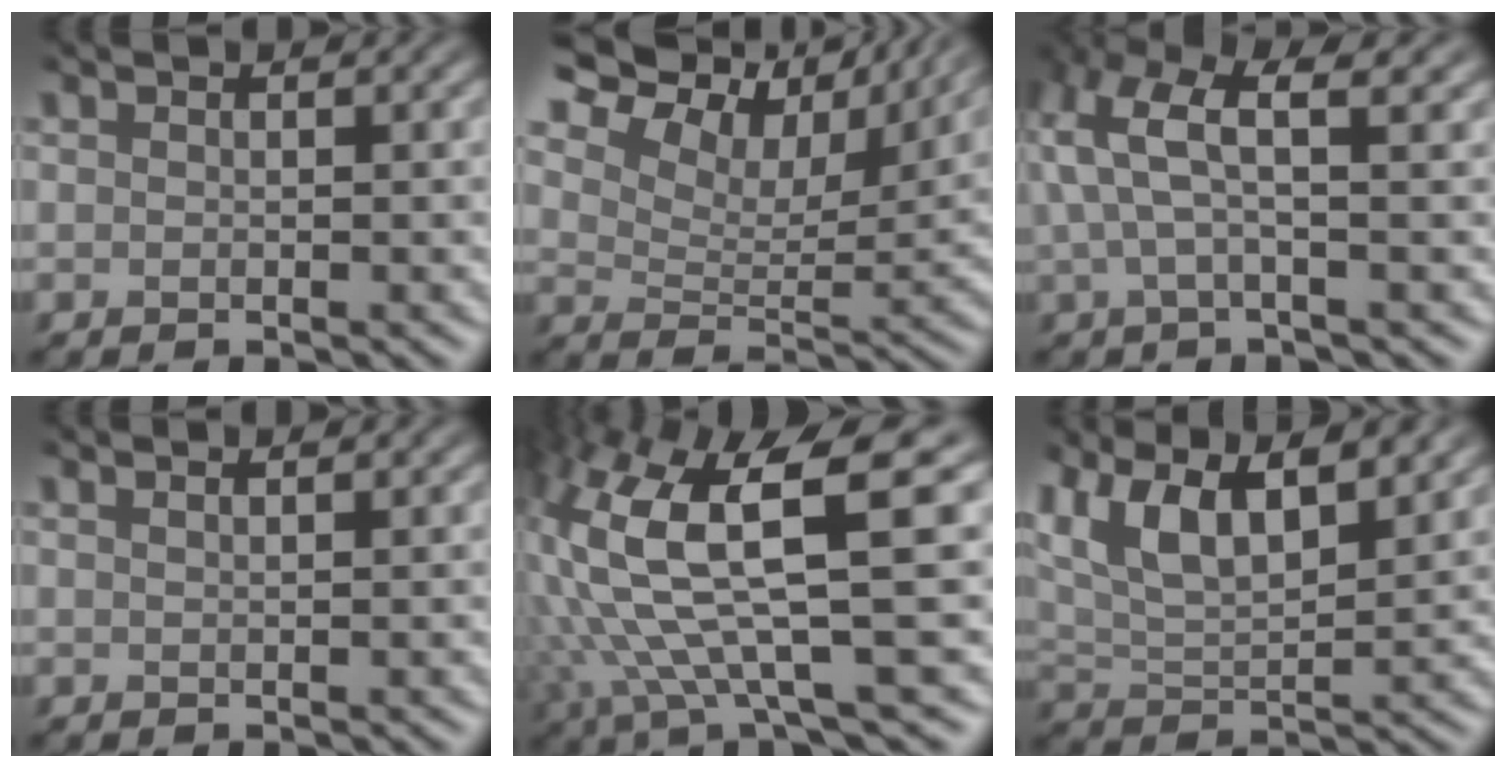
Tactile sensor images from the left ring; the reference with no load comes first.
{"total": 12.8, "force": [8.7, 6.6, 6.6], "torque": [-0.138, 0.024, 0.126]}
{"total": 5.6, "force": [2.6, 1.2, 4.8], "torque": [-0.099, 0.017, 0.046]}
{"total": 1.5, "force": [1.0, 0.5, 0.9], "torque": [-0.001, -0.004, 0.001]}
{"total": 12.8, "force": [1.6, 3.6, 12.2], "torque": [-0.260, -0.009, 0.049]}
{"total": 10.2, "force": [5.8, 4.4, 7.1], "torque": [-0.129, 0.034, 0.086]}